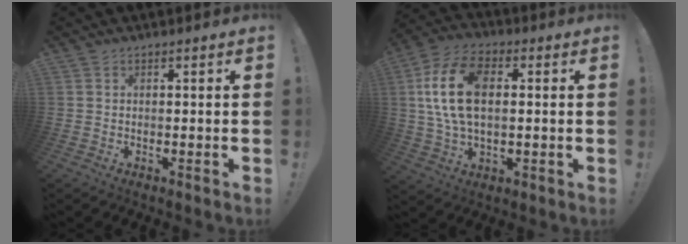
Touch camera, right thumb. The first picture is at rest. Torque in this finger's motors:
{"motor_torque": [1.97, 2.10, 1.06, -0.61, 0.16]}